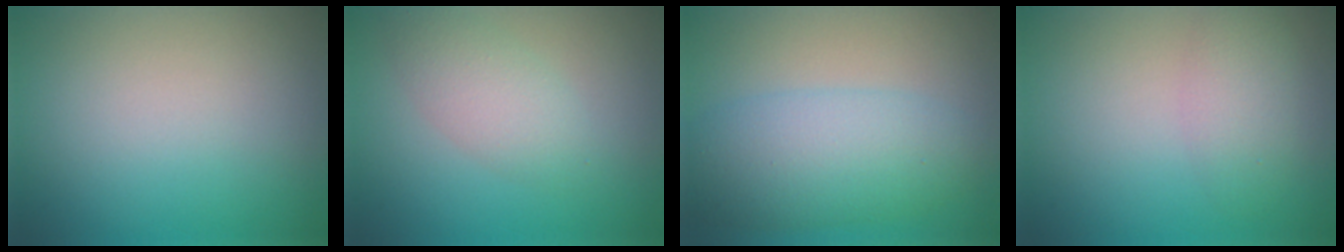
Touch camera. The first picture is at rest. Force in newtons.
{"total": 2.9, "press": 2.8, "slide": 0.3}
{"total": 6.0, "press": 6.0, "slide": 0.1}
{"total": 2.5, "press": 2.5, "slide": 0.1}